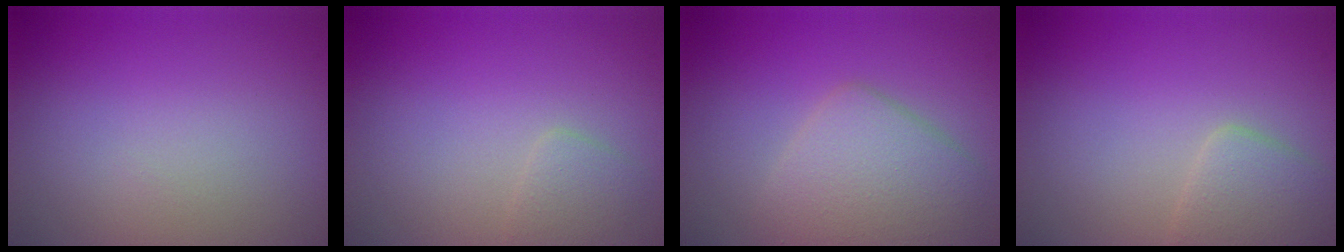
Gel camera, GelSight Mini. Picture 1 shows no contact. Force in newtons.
{"total": 1.3, "press": 1.3, "slide": 0.1}
{"total": 4.4, "press": 4.4, "slide": 0.1}
{"total": 2.5, "press": 2.5, "slide": 0.1}